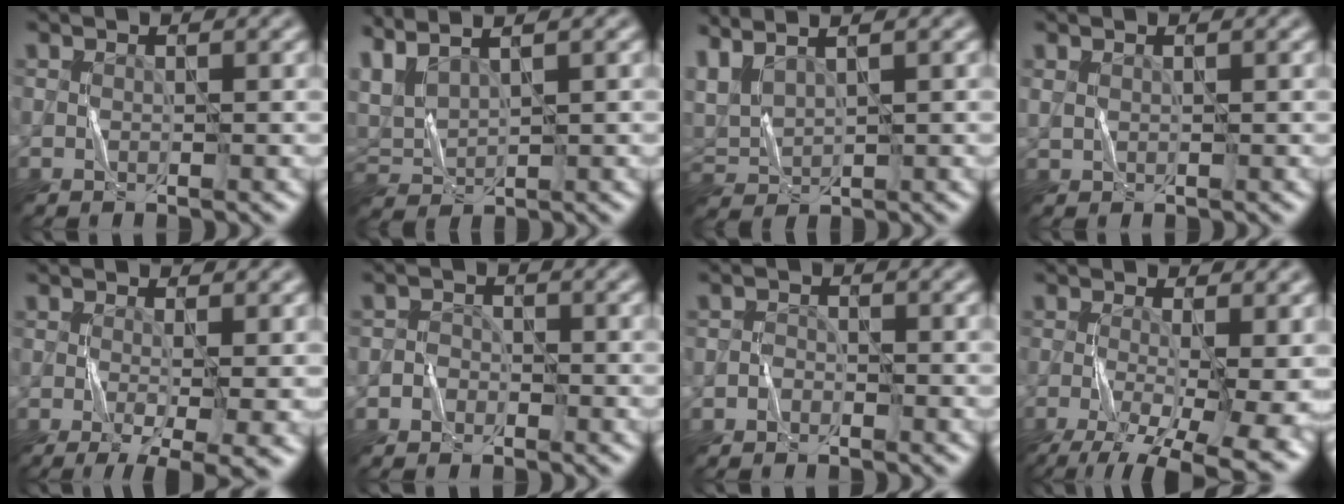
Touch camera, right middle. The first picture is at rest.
{"total": 3.5, "force": [2.6, 1.1, 2.1], "torque": [-0.065, 0.014, 0.061]}
{"total": 3.1, "force": [2.2, 1.1, 1.9], "torque": [-0.061, 0.014, 0.053]}
{"total": 0.7, "force": [0.4, 0.4, 0.4], "torque": [-0.014, 0.001, 0.013]}
{"total": 6.9, "force": [-2.1, 2.0, 6.2], "torque": [-0.084, -0.010, -0.022]}
{"total": 1.3, "force": [-0.8, 1.0, 0.2], "torque": [0.004, 0.007, -0.019]}
{"total": 1.0, "force": [-0.7, 0.6, 0.2], "torque": [-0.001, 0.005, -0.015]}
{"total": 11.2, "force": [-4.6, 4.1, 9.4], "torque": [-0.156, -0.024, -0.061]}